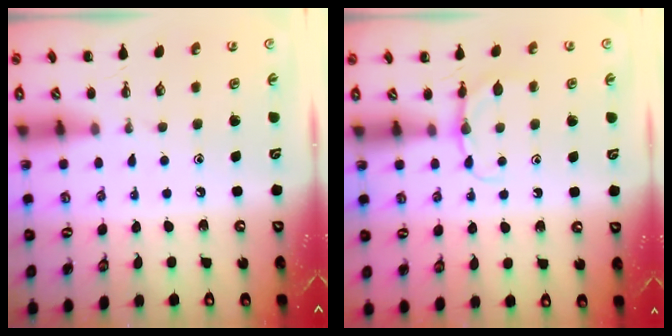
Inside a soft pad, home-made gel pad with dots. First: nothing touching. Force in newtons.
{"total": 4.6, "press": 4.3, "slide": 1.5}